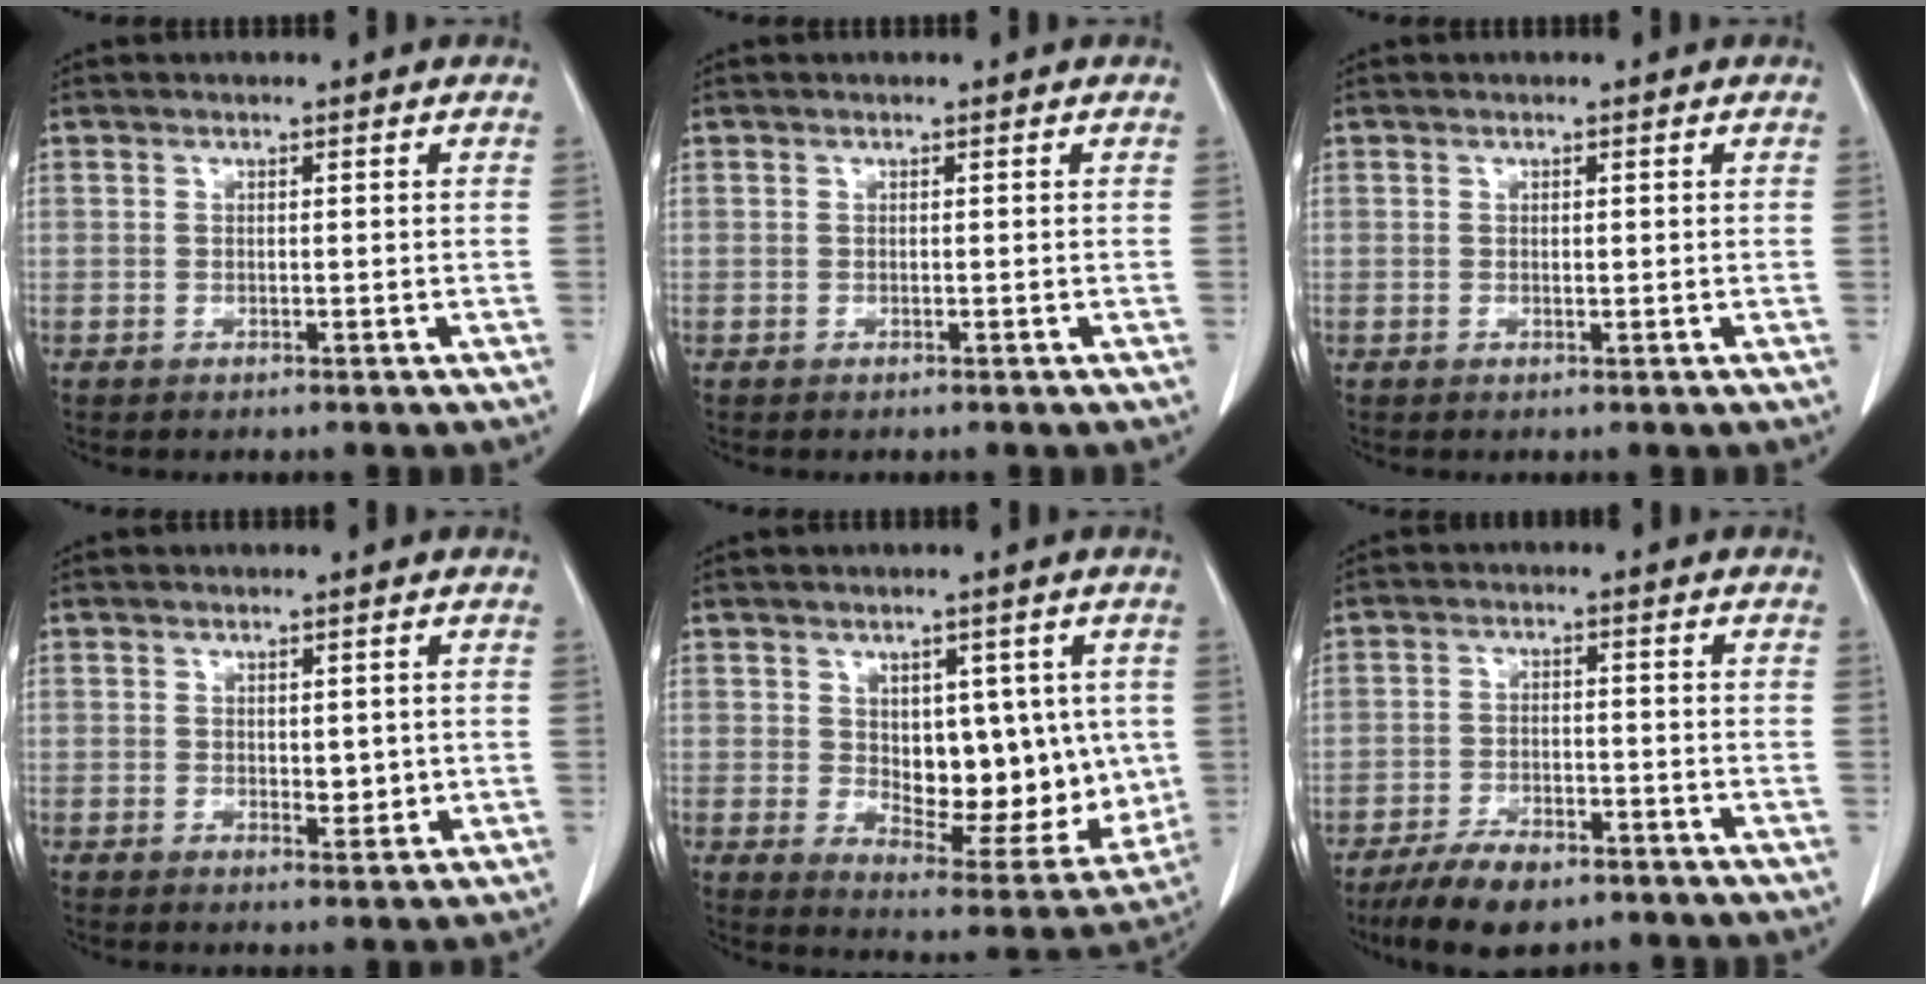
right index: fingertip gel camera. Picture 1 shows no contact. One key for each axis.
{"total": 0.0}
{"total": 0.5, "fx": 0.1, "fy": 0.2, "fz": 0.5, "tx": -0.008, "ty": 0.000, "tz": 0.001}
{"total": 2.6, "fx": 0.1, "fy": 1.4, "fz": 2.2, "tx": -0.028, "ty": -0.005, "tz": 0.007}
{"total": 14.2, "fx": 0.9, "fy": 7.5, "fz": 12.0, "tx": -0.153, "ty": -0.004, "tz": 0.036}
{"total": 7.5, "fx": -5.8, "fy": 2.5, "fz": 4.1, "tx": -0.073, "ty": -0.009, "tz": -0.100}